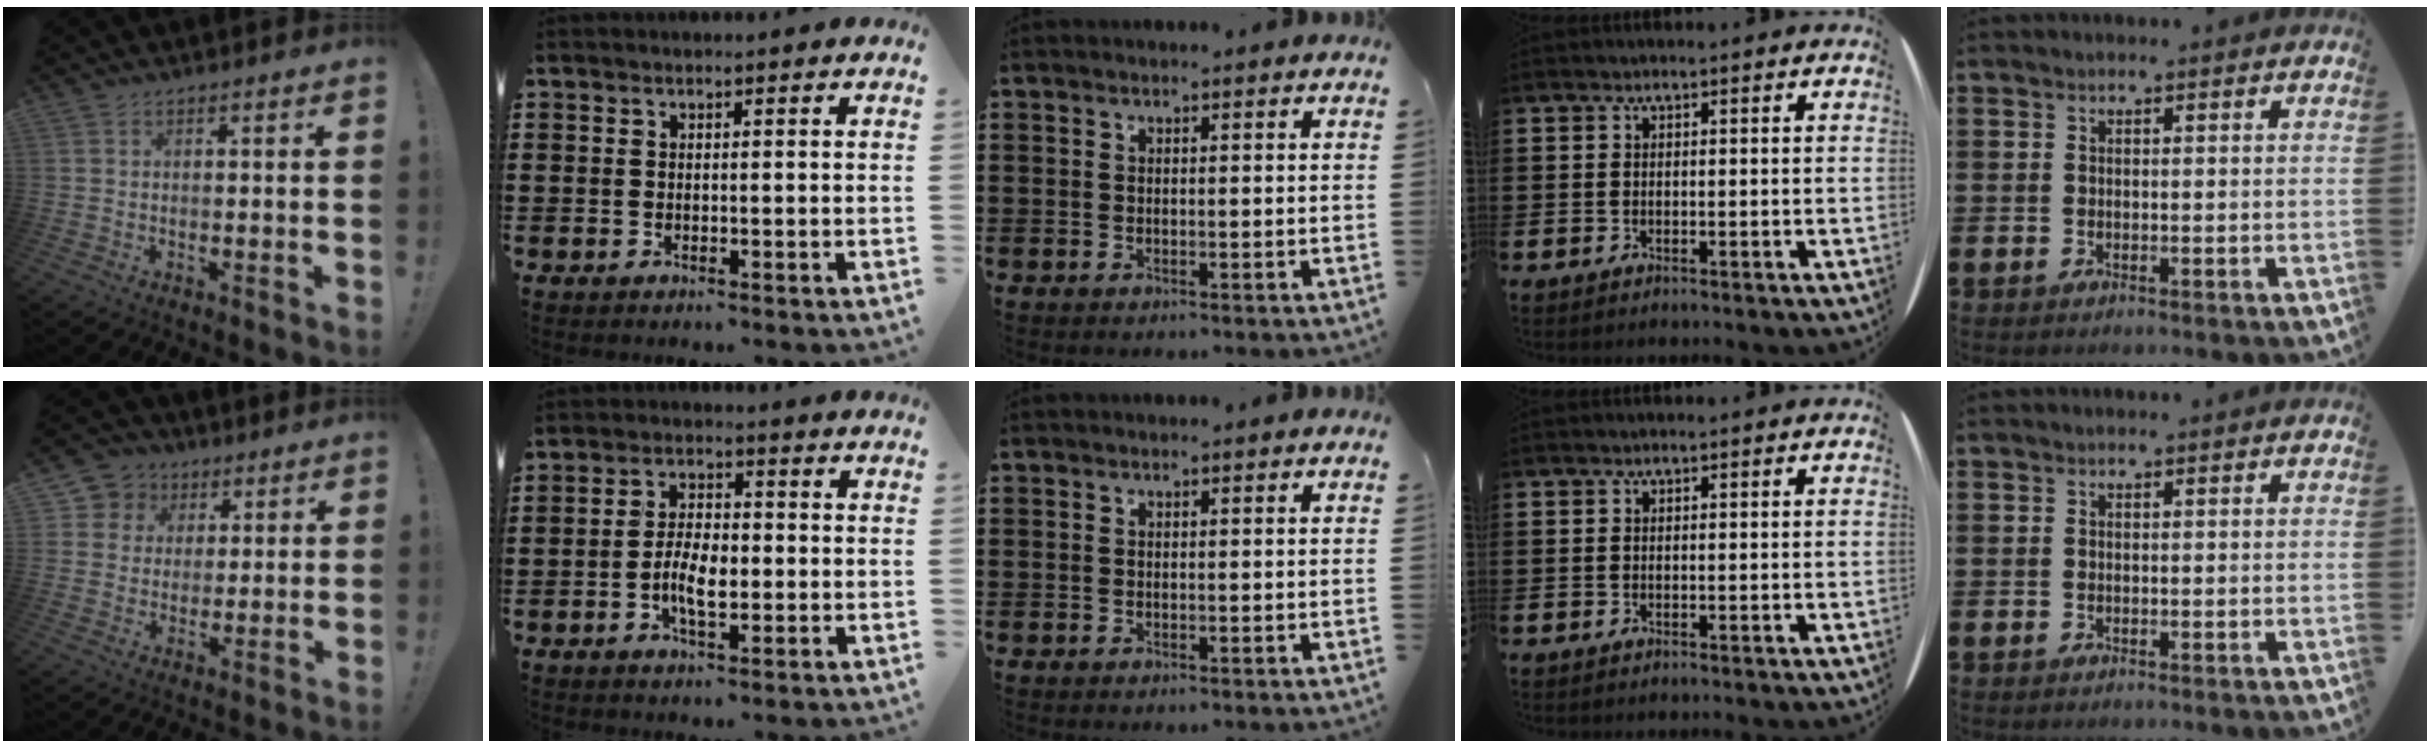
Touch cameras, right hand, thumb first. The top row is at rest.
{"thumb": {"total": 7.1, "force": [1.8, 6.8, 1.0], "torque": [-0.012, -0.011, 0.038]}, "index": {"total": 5.7, "force": [-1.3, 2.7, 4.8], "torque": [-0.098, 0.006, -0.027]}}